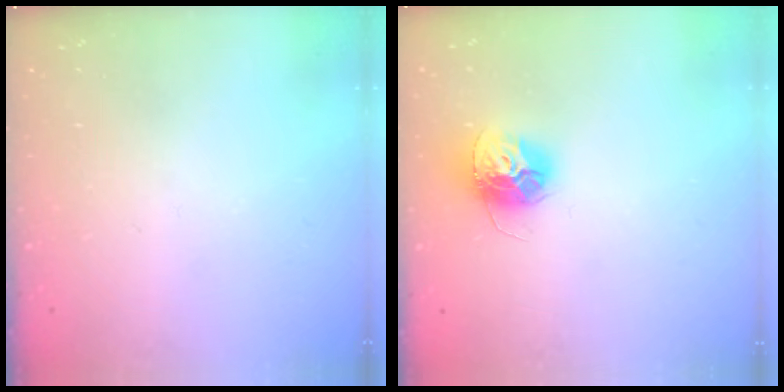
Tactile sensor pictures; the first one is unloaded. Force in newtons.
{"total": 14.0, "press": 13.9, "slide": 1.1}